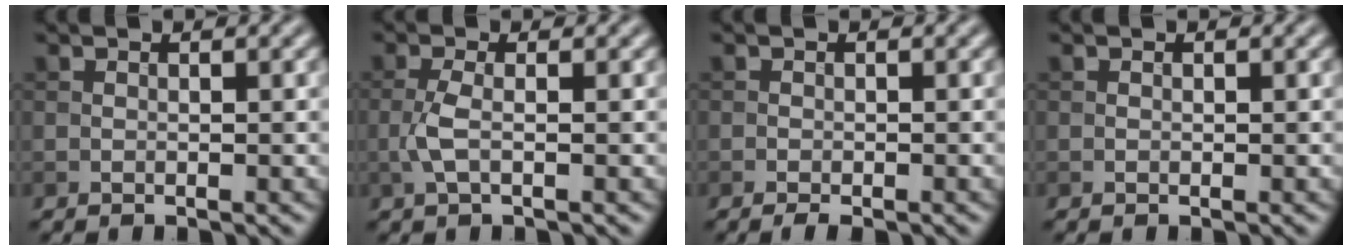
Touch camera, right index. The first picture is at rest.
{"total": 2.2, "force": [-0.5, 0.6, 2.0], "torque": [-0.046, 0.003, -0.014]}
{"total": 1.3, "force": [-0.9, 0.4, 0.8], "torque": [-0.010, -0.001, -0.017]}
{"total": 0.0}